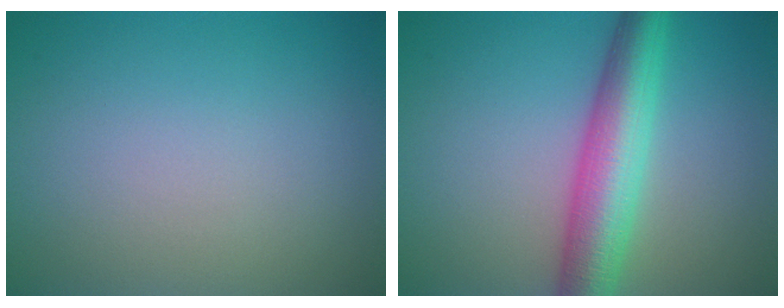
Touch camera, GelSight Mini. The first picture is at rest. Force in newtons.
{"total": 6.8, "press": 6.8, "slide": 0.1}